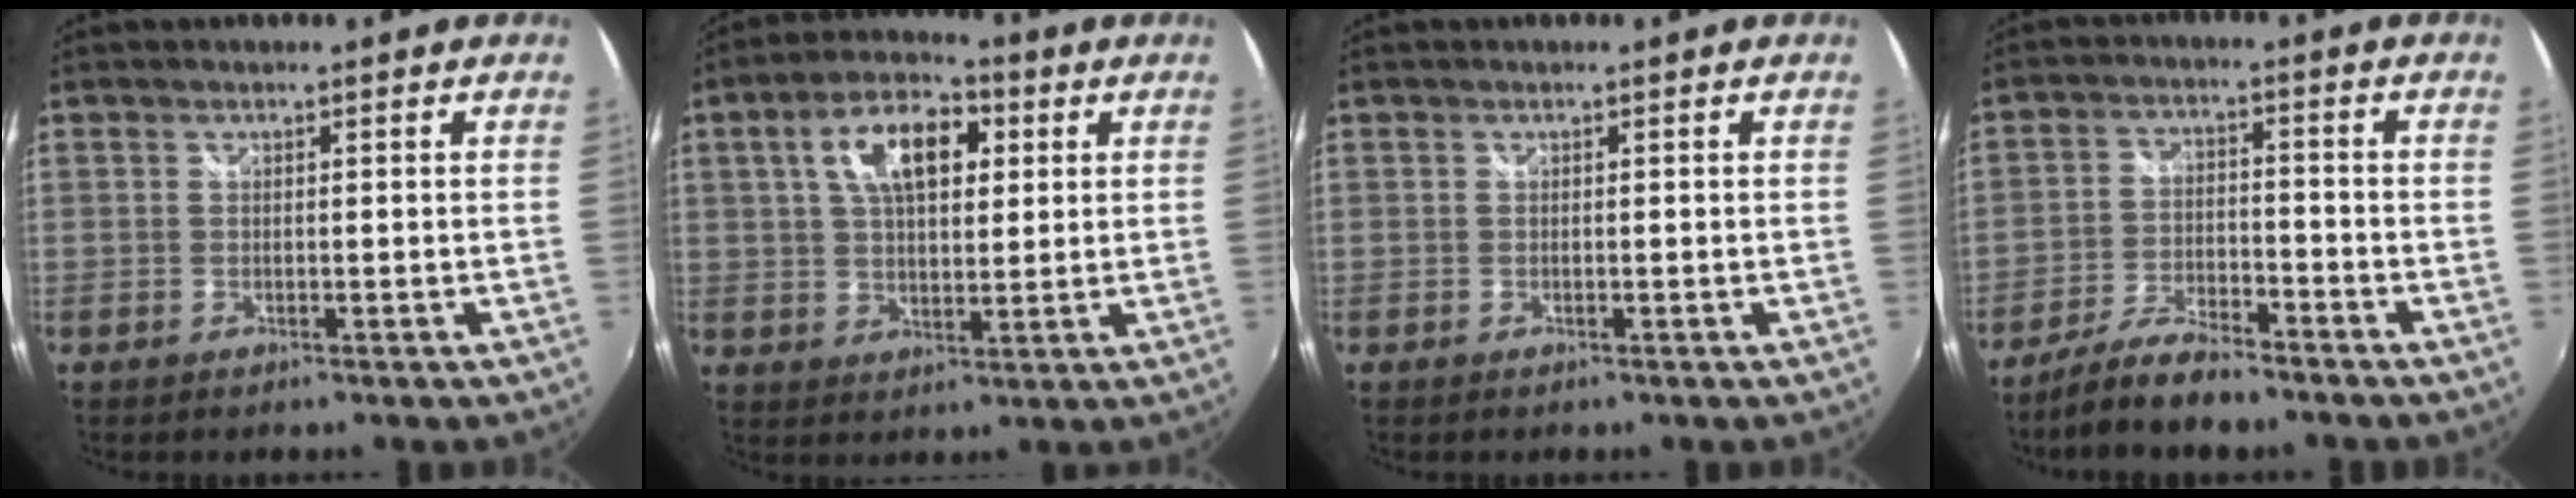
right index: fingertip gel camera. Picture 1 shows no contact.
{"total": 11.8, "force": [3.8, 6.2, 9.3], "torque": [-0.160, 0.030, 0.061]}
{"total": 0.0}
{"total": 9.0, "force": [-7.5, 1.8, 4.6], "torque": [-0.107, -0.009, -0.138]}